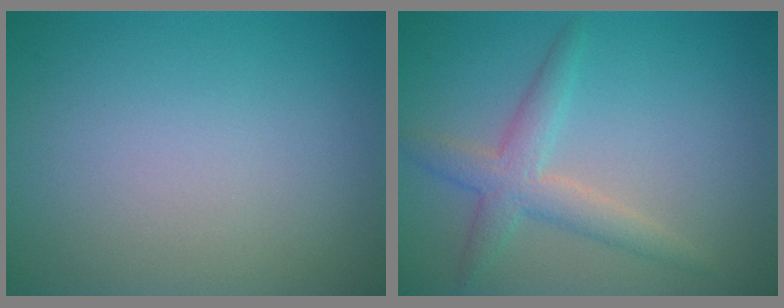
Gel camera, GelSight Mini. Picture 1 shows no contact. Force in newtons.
{"total": 3.3, "press": 3.3, "slide": 0.0}